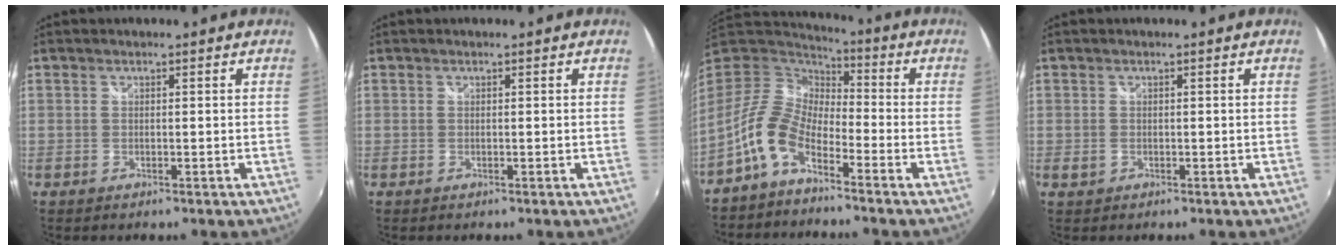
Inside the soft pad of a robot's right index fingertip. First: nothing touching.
{"total": 0.0}
{"total": 9.9, "force": [-5.5, 5.1, 6.4], "torque": [-0.126, 0.012, -0.119]}
{"total": 1.3, "force": [-0.3, 1.1, 0.6], "torque": [-0.011, -0.002, -0.007]}